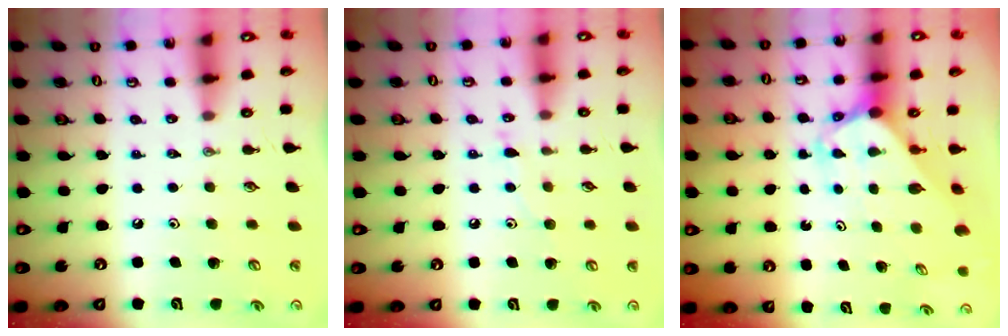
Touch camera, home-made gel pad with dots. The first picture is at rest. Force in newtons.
{"total": 5.8, "press": 5.8, "slide": 0.6}
{"total": 2.4, "press": 2.4, "slide": 0.2}